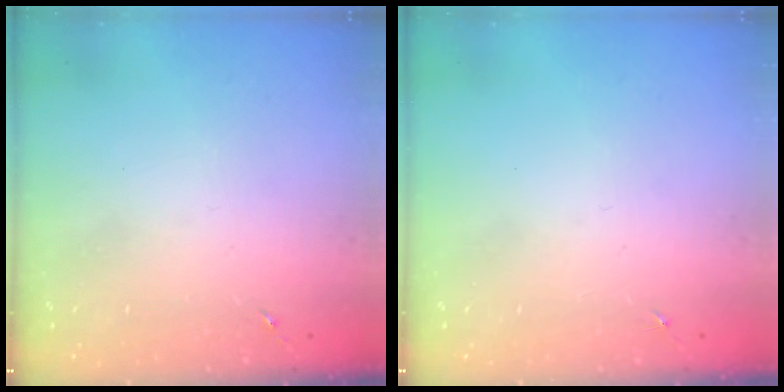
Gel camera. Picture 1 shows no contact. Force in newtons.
{"total": 0.0}